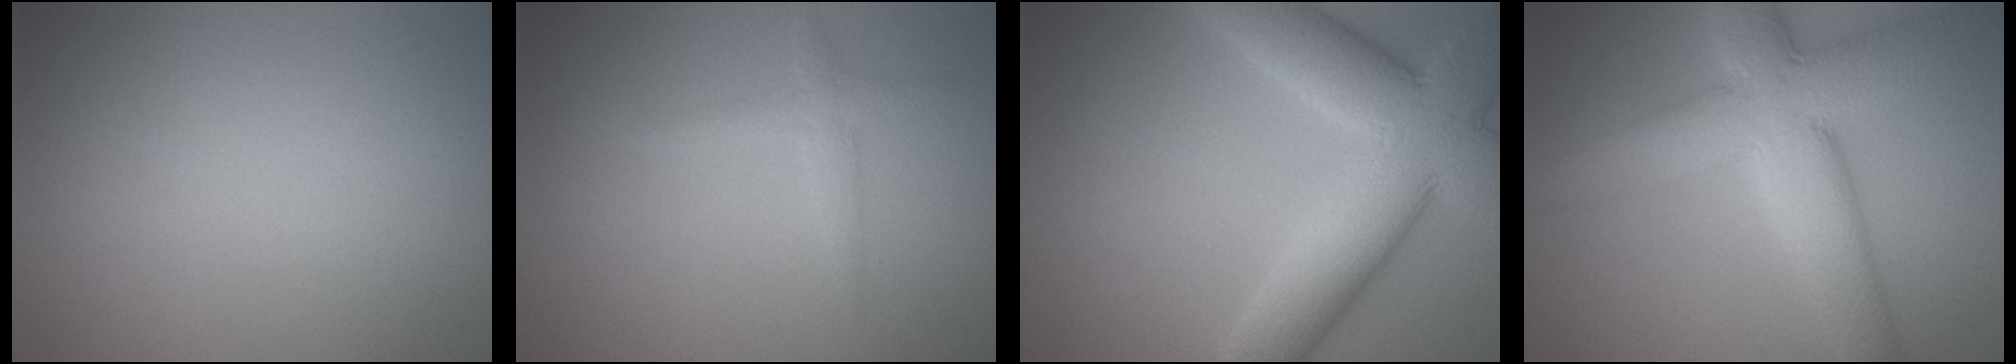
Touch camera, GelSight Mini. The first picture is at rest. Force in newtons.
{"total": 1.5, "press": 1.5, "slide": 0.0}
{"total": 10.7, "press": 10.7, "slide": 0.7}
{"total": 9.4, "press": 9.4, "slide": 0.5}